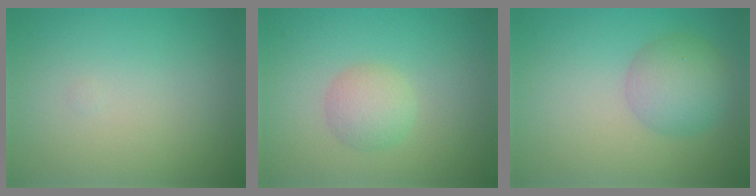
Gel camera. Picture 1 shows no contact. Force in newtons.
{"total": 2.3, "press": 2.3, "slide": 0.1}
{"total": 3.8, "press": 3.8, "slide": 0.2}